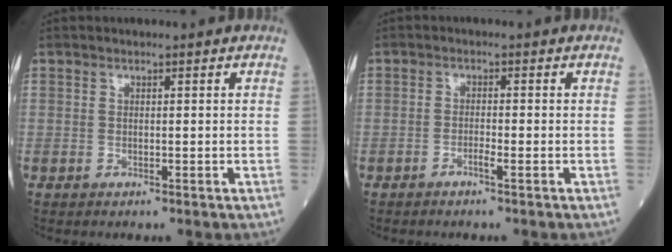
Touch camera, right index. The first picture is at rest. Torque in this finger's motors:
{"motor_torque": [-0.19, 0.05, -0.04, 0.00]}